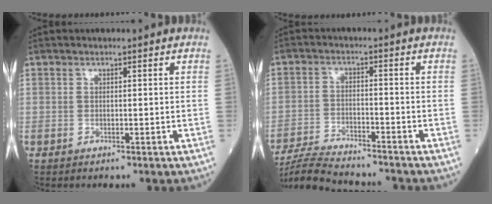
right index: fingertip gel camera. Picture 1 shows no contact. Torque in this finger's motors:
{"motor_torque": [0.12, -0.25, 0.13, 0.00]}